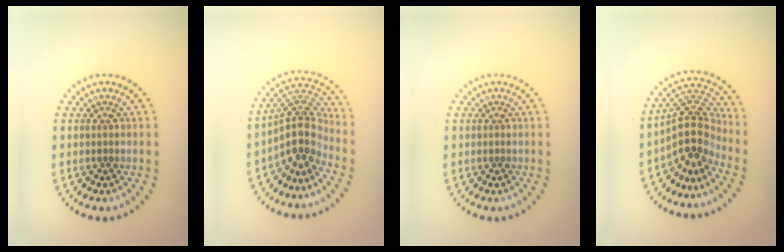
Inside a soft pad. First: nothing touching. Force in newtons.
{"total": 4.4, "press": 3.3, "slide": 2.9}
{"total": 0.0}
{"total": 4.6, "press": 3.7, "slide": 2.6}